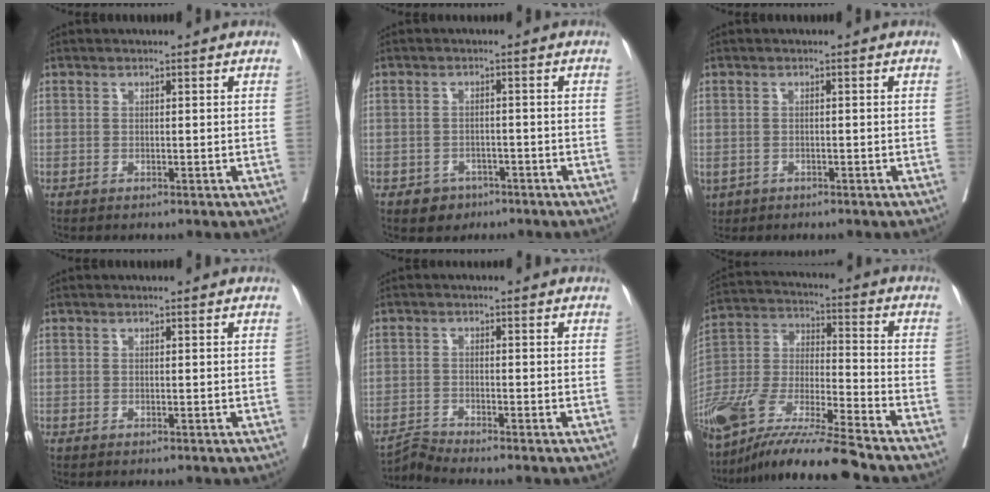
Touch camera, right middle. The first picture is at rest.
{"total": 3.1, "force": [-1.9, 2.4, 0.5], "torque": [-0.007, 0.009, -0.023]}
{"total": 3.5, "force": [-1.8, 2.8, 1.2], "torque": [-0.035, -0.004, -0.025]}
{"total": 0.0}
{"total": 2.8, "force": [-2.4, -1.4, -0.6], "torque": [0.001, -0.018, -0.047]}
{"total": 19.8, "force": [-15.7, 0.6, 12.0], "torque": [-0.272, -0.041, -0.302]}